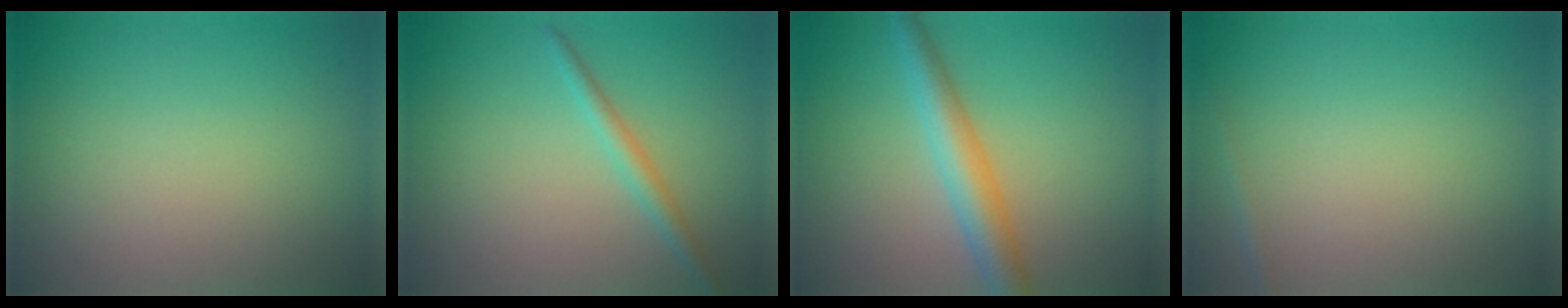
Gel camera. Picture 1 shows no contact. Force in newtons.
{"total": 1.8, "press": 1.8, "slide": 0.1}
{"total": 4.3, "press": 4.3, "slide": 0.0}
{"total": 0.8, "press": 0.8, "slide": 0.0}